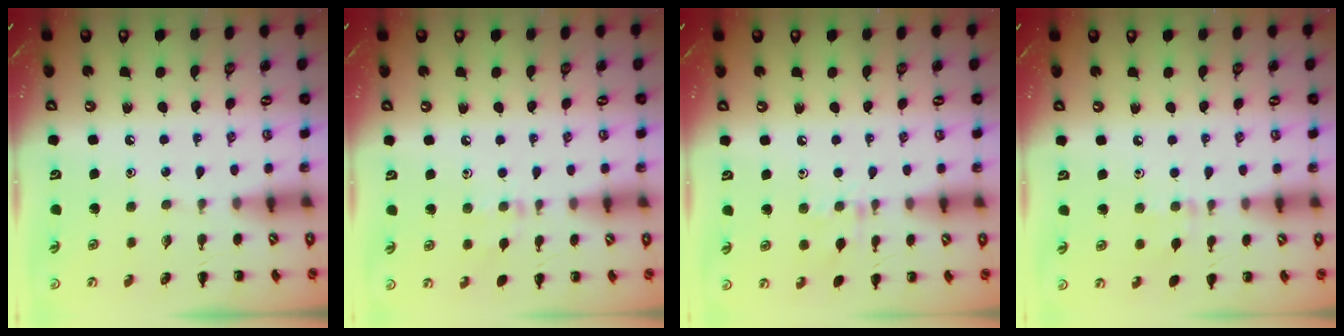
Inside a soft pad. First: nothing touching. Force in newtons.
{"total": 6.5, "press": 6.4, "slide": 1.5}
{"total": 6.9, "press": 6.7, "slide": 1.9}
{"total": 5.8, "press": 5.5, "slide": 1.9}